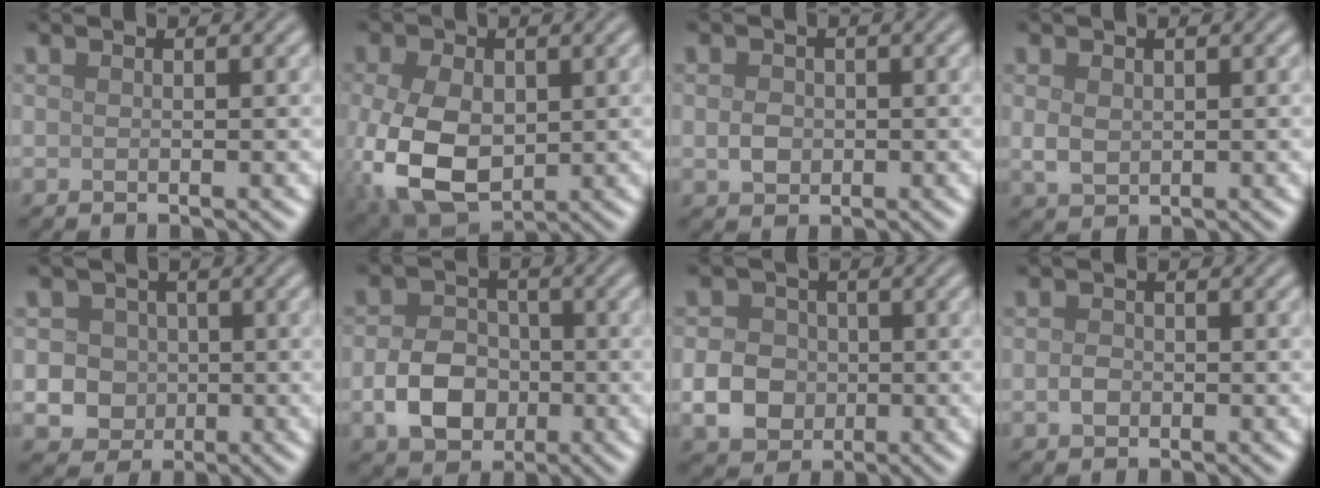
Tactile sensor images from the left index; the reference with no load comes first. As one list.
[{"total": 9.1, "force": [-1.3, 5.9, 6.8], "torque": [-0.170, -0.021, -0.016]}, {"total": 1.9, "force": [-0.1, 1.5, 1.1], "torque": [-0.021, -0.001, -0.005]}, {"total": 2.0, "force": [0.2, 1.5, 1.3], "torque": [-0.029, 0.000, 0.008]}, {"total": 4.7, "force": [-0.1, 4.4, 1.8], "torque": [-0.005, 0.022, -0.017]}, {"total": 5.2, "force": [-1.5, 3.9, 3.1], "torque": [-0.056, 0.000, -0.029]}, {"total": 4.0, "force": [-0.7, 3.4, 1.9], "torque": [-0.033, 0.002, -0.019]}, {"total": 1.4, "force": [-0.4, 1.1, 0.8], "torque": [-0.017, 0.000, -0.010]}]